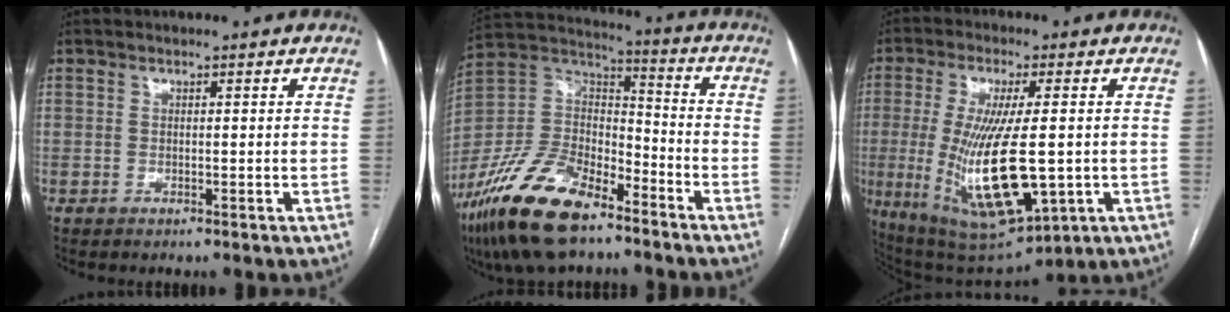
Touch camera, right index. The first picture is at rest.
{"total": 20.2, "force": [-13.9, 8.7, 11.8], "torque": [-0.260, 0.003, -0.257]}
{"total": 18.8, "force": [-3.0, 5.1, 17.9], "torque": [-0.354, -0.028, -0.026]}